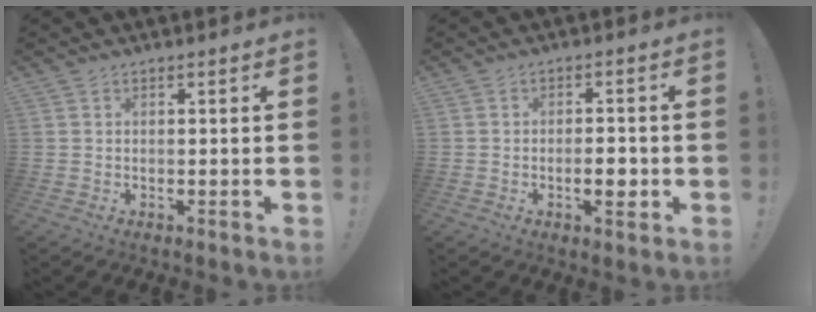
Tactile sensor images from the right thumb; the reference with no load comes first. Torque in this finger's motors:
{"motor_torque": [1.13, 0.82, 1.11, -0.46, 0.01]}